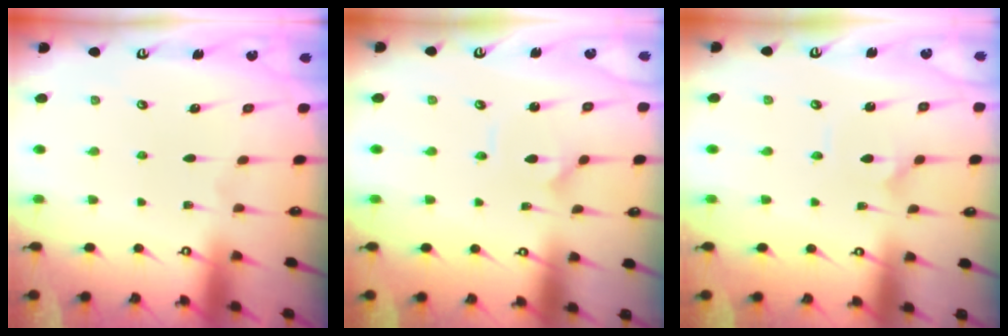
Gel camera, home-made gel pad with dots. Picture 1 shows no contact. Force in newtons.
{"total": 3.1, "press": 3.1, "slide": 0.1}
{"total": 2.6, "press": 2.6, "slide": 0.2}